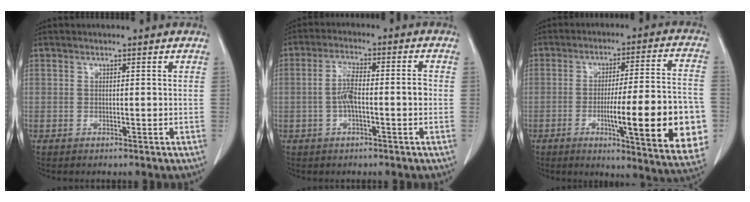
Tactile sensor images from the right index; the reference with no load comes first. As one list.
[{"total": 6.0, "force": [-0.9, 1.3, 5.8], "torque": [-0.114, 0.015, -0.017]}, {"total": 20.7, "force": [-5.1, 2.1, 20.0], "torque": [-0.213, 0.001, -0.061]}]